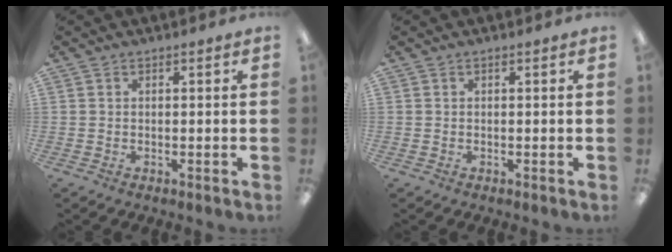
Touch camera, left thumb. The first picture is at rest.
{"total": 0.0}